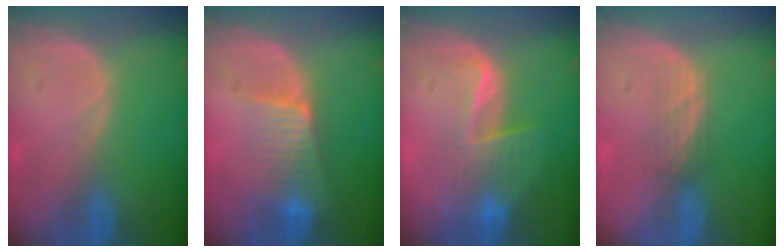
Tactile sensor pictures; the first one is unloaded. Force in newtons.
{"total": 6.5, "press": 5.8, "slide": 3.1}
{"total": 6.6, "press": 6.2, "slide": 2.1}
{"total": 2.3, "press": 2.2, "slide": 0.3}